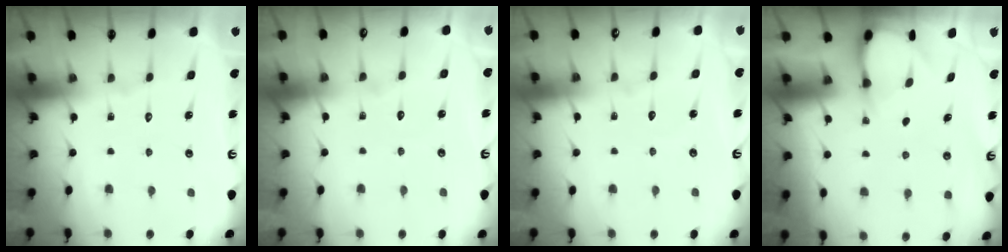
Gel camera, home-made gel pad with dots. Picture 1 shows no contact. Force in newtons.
{"total": 2.0, "press": 2.0, "slide": 0.2}
{"total": 2.9, "press": 2.9, "slide": 0.2}
{"total": 3.2, "press": 3.2, "slide": 0.3}